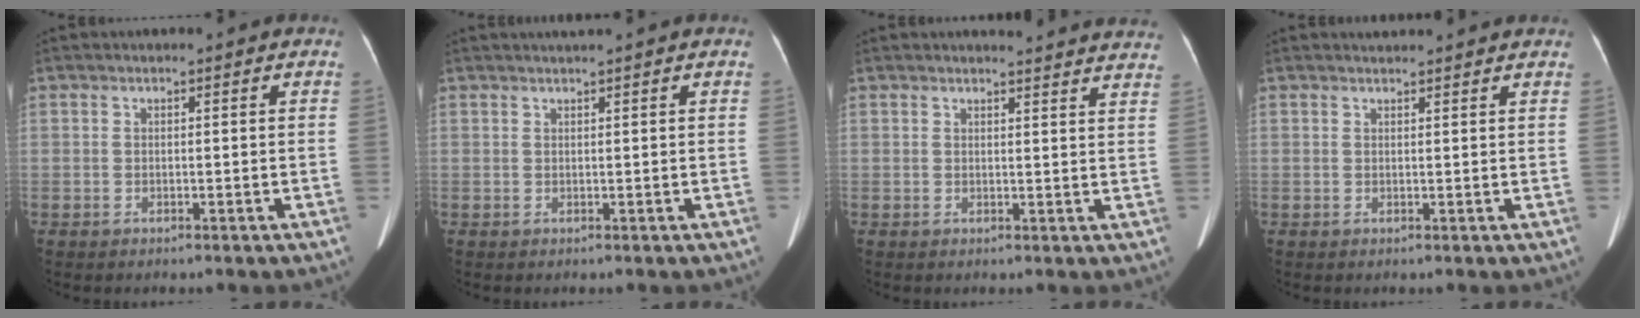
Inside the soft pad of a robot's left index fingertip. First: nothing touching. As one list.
[{"total": 1.3, "force": [1.1, -0.4, 0.6], "torque": [-0.009, 0.008, 0.024]}, {"total": 14.4, "force": [14.0, 1.2, 3.2], "torque": [-0.017, -0.033, 0.138]}, {"total": 3.6, "force": [3.5, 0.3, 0.8], "torque": [-0.015, 0.024, 0.043]}]